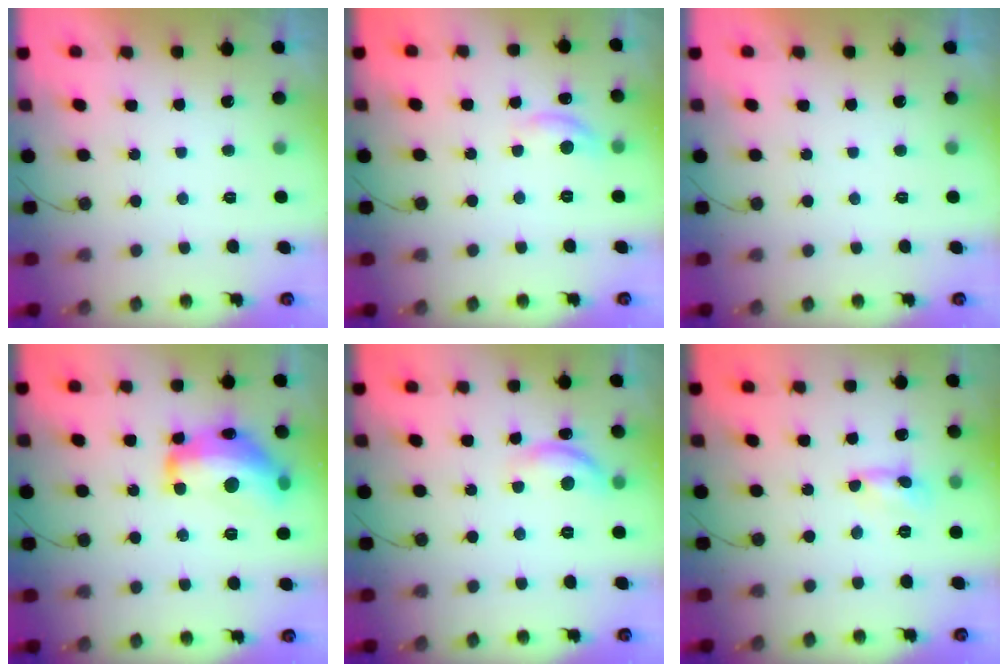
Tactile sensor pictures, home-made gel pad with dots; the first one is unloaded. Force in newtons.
{"total": 8.5, "press": 8.5, "slide": 0.5}
{"total": 0.0}
{"total": 18.4, "press": 18.3, "slide": 1.2}
{"total": 10.1, "press": 10.0, "slide": 0.7}
{"total": 1.0, "press": 1.0, "slide": 0.1}